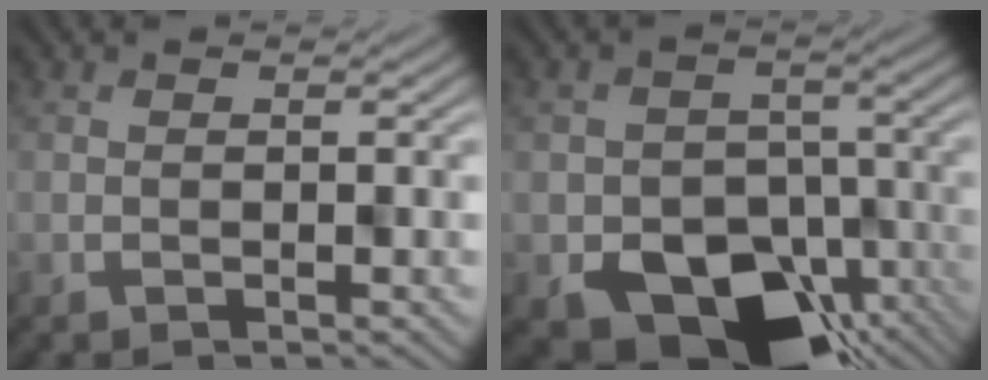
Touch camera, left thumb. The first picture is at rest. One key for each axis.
{"total": 15.0, "fx": -7.5, "fy": 10.1, "fz": 8.1, "tx": -0.127, "ty": -0.044, "tz": -0.097}